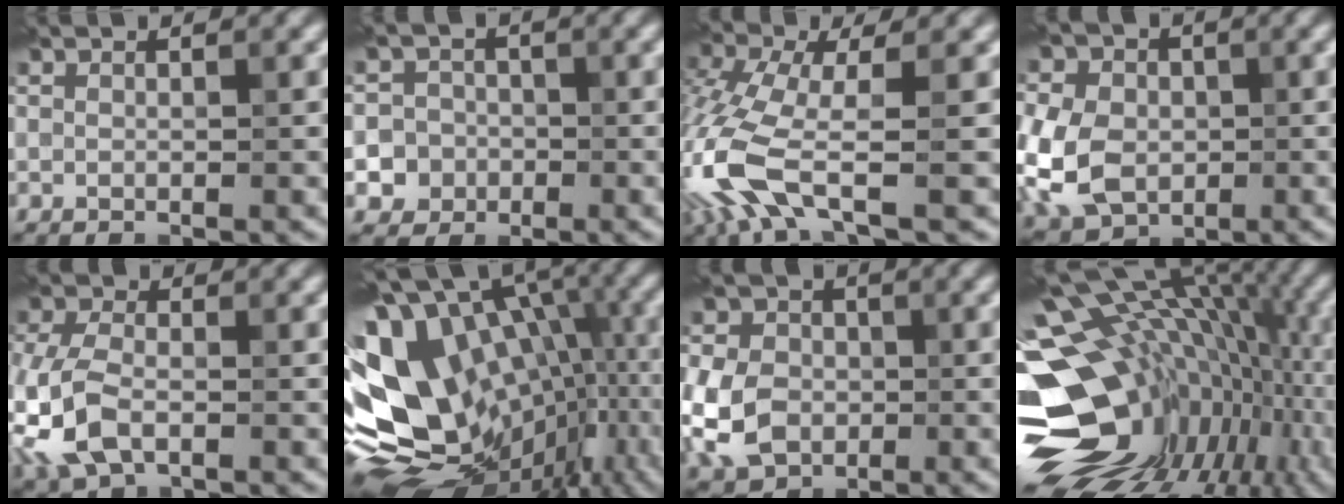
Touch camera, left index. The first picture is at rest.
{"total": 5.9, "force": [-2.3, 5.4, 0.8], "torque": [0.005, 0.000, -0.063]}
{"total": 8.6, "force": [-3.3, 3.3, 7.2], "torque": [-0.189, -0.007, -0.080]}
{"total": 12.7, "force": [-1.2, 10.2, 7.3], "torque": [-0.159, 0.001, -0.061]}
{"total": 6.3, "force": [-2.3, 3.9, 4.4], "torque": [-0.117, -0.004, -0.054]}
{"total": 16.8, "force": [-1.8, 11.4, 12.2], "torque": [-0.207, -0.011, 0.001]}
{"total": 9.4, "force": [-1.7, 7.5, 5.4], "torque": [-0.115, -0.012, -0.052]}
{"total": 19.5, "force": [-3.0, 13.9, 13.4], "torque": [-0.214, 0.000, -0.020]}